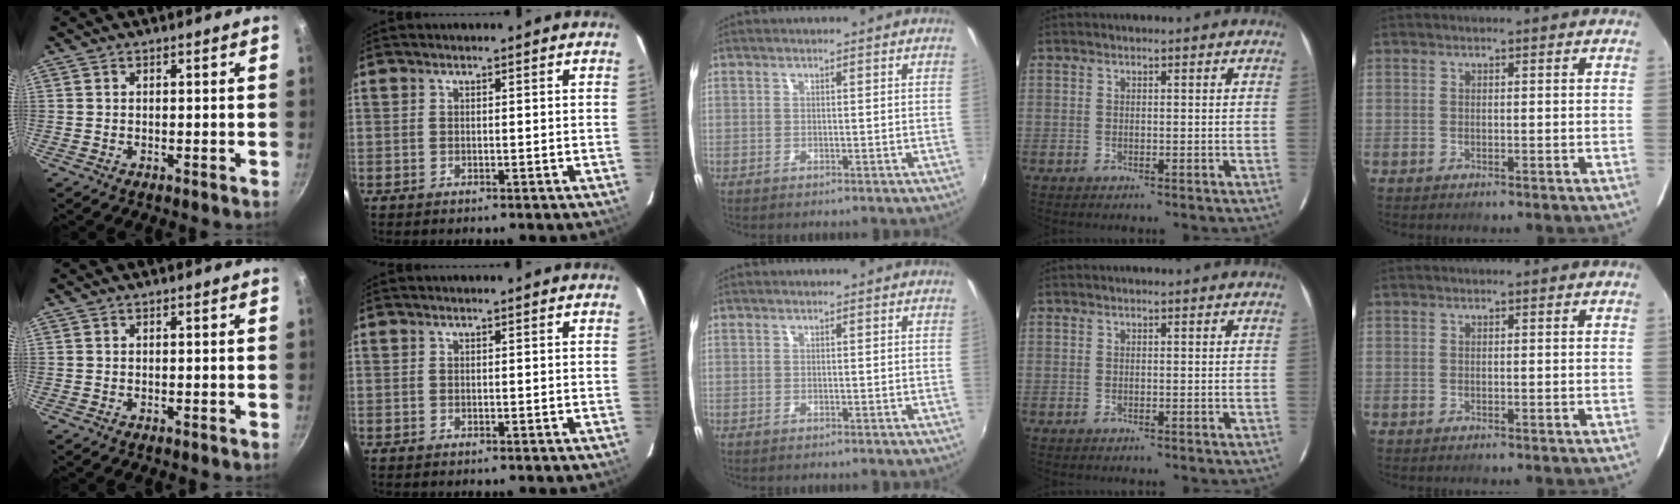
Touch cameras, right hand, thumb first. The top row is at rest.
{}